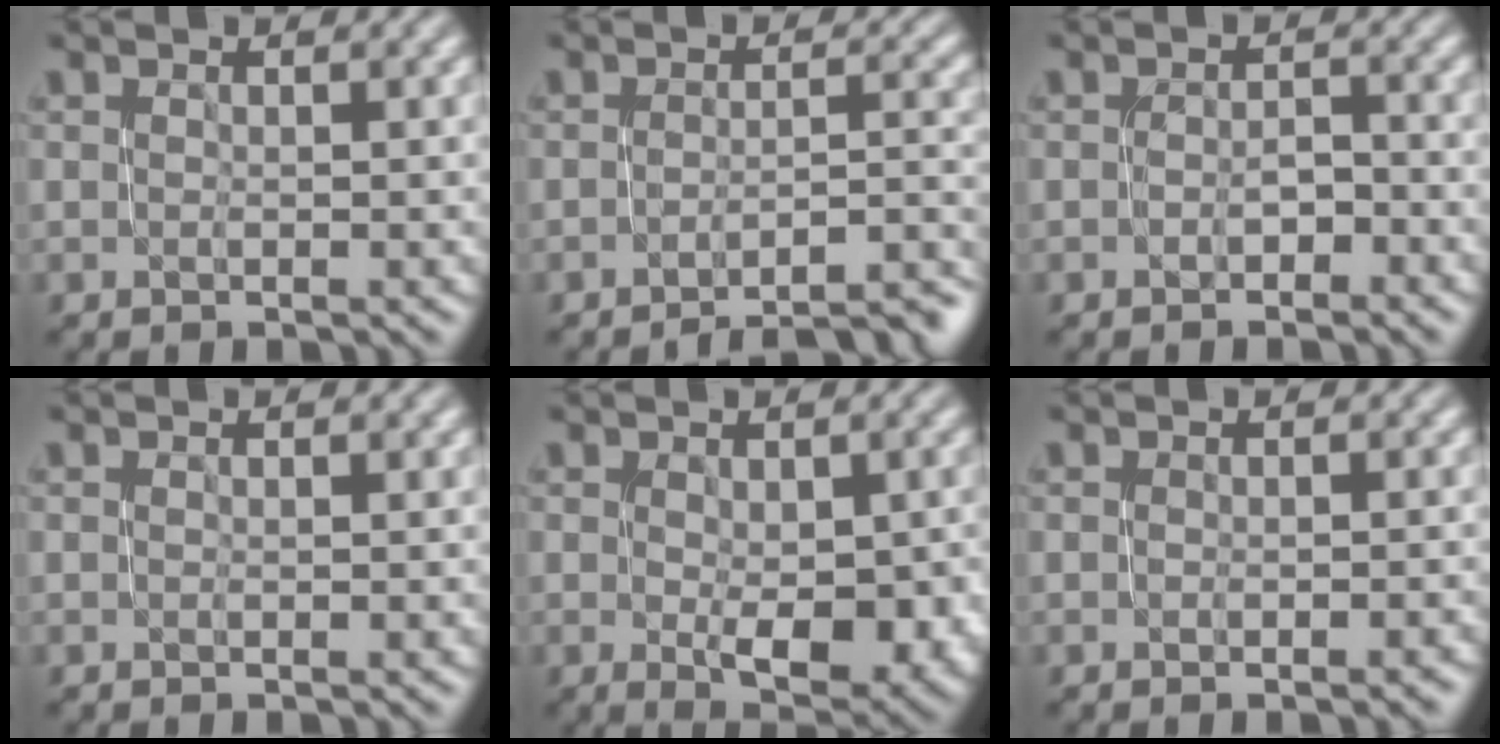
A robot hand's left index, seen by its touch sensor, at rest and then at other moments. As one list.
[{"total": 6.8, "force": [-5.5, 1.5, 3.7], "torque": [-0.025, 0.020, -0.065]}, {"total": 0.8, "force": [-0.6, 0.2, 0.4], "torque": [-0.006, 0.006, -0.013]}, {"total": 0.0}, {"total": 5.5, "force": [-0.8, 2.8, 4.7], "torque": [-0.079, -0.015, 0.001]}, {"total": 0.6, "force": [-0.2, 0.3, 0.4], "torque": [0.000, -0.001, -0.007]}]